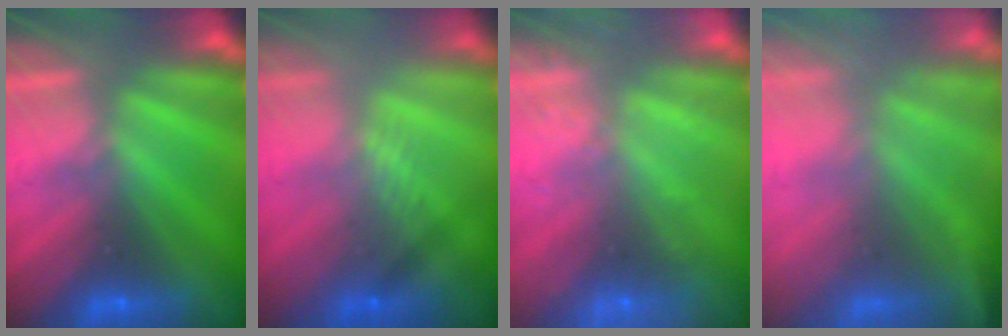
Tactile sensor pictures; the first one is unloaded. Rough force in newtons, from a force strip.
{"total": 2.3}
{"total": 9.4}
{"total": 6.9}